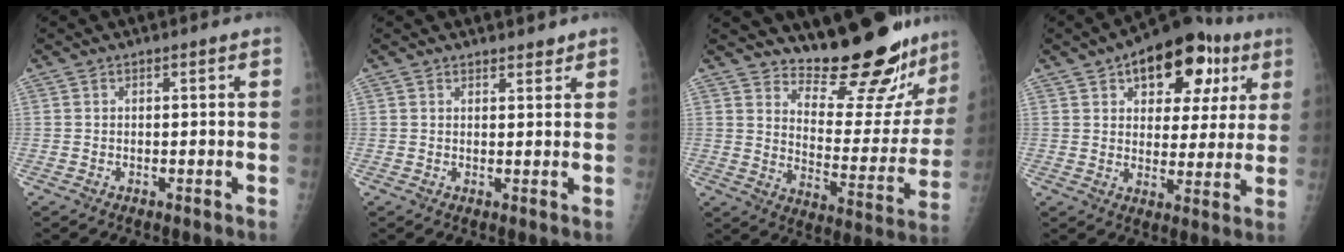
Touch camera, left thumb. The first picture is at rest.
{"total": 1.9, "force": [1.7, 0.7, 0.5], "torque": [0.005, -0.012, 0.021]}
{"total": 20.2, "force": [18.2, 4.2, 7.7], "torque": [-0.067, -0.167, 0.245]}
{"total": 17.4, "force": [8.2, 9.8, 11.8], "torque": [-0.109, -0.006, 0.112]}